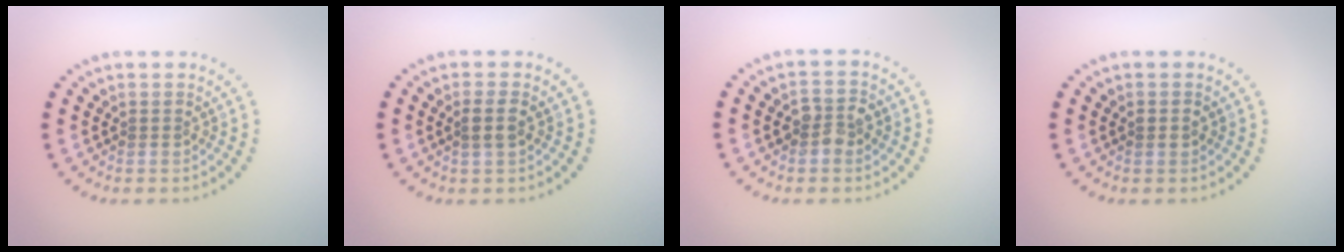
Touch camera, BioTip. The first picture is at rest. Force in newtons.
{"total": 1.7, "press": 1.6, "slide": 0.6}
{"total": 2.7, "press": 2.7, "slide": 0.2}
{"total": 1.1, "press": 1.1, "slide": 0.1}